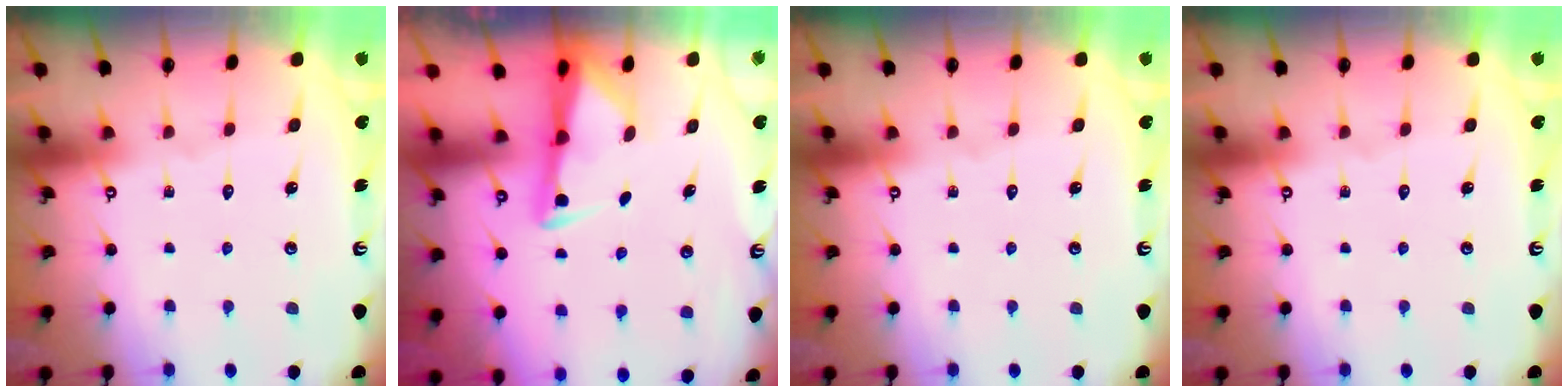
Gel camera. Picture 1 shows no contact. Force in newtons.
{"total": 3.0, "press": 2.9, "slide": 0.5}
{"total": 0.0}
{"total": 0.0}